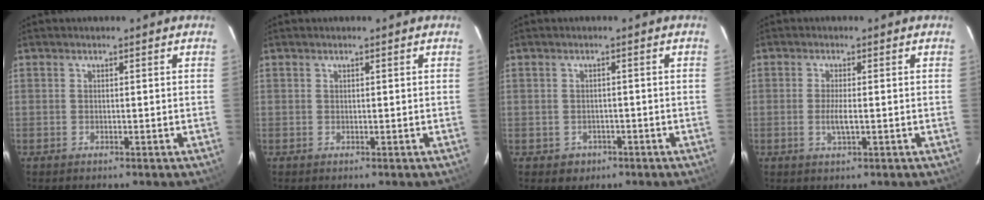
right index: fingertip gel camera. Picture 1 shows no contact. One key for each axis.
{"total": 0.0}
{"total": 3.1, "fx": -1.2, "fy": 2.8, "fz": 0.5, "tx": -0.017, "ty": 0.004, "tz": -0.008}
{"total": 2.9, "fx": -0.5, "fy": 0.4, "fz": 2.8, "tx": -0.053, "ty": -0.007, "tz": -0.011}